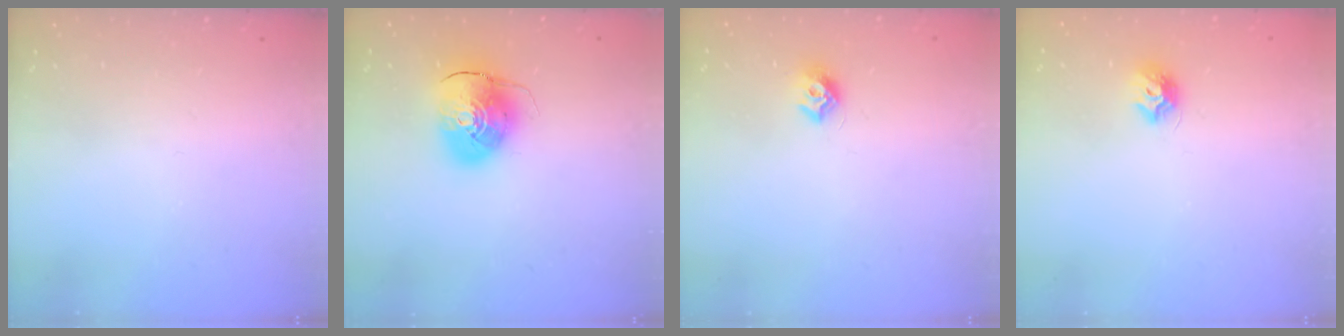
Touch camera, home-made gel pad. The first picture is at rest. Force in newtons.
{"total": 10.8, "press": 10.6, "slide": 1.8}
{"total": 7.7, "press": 7.7, "slide": 0.7}
{"total": 7.4, "press": 7.4, "slide": 0.2}